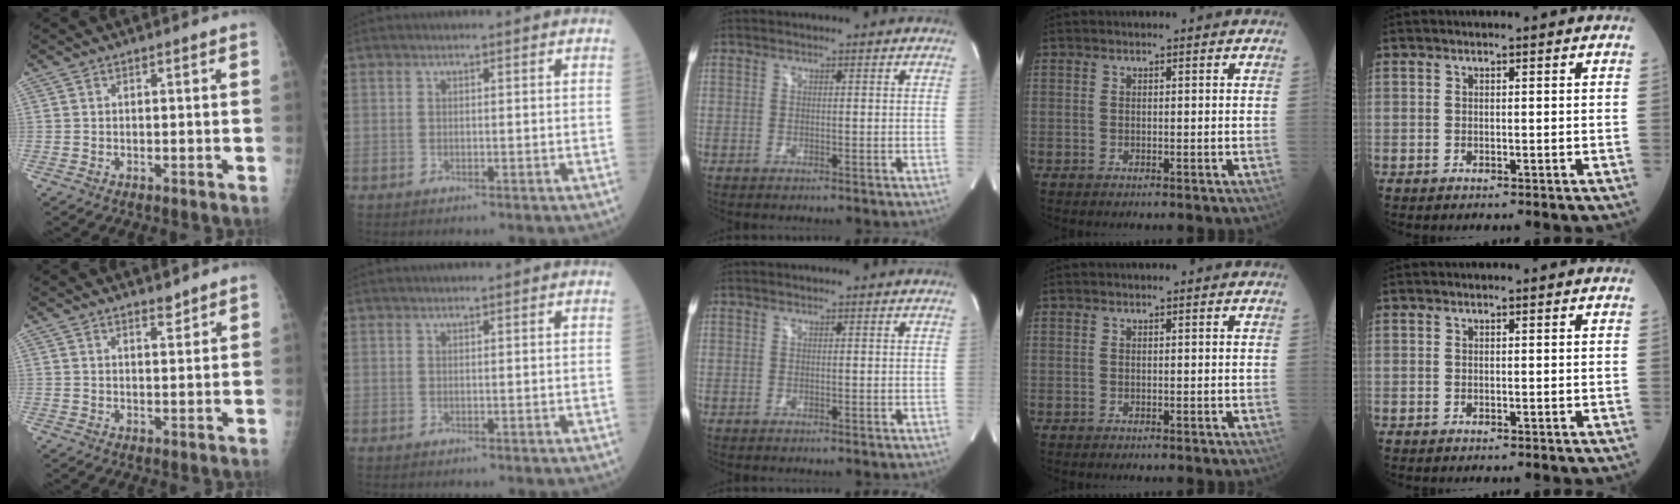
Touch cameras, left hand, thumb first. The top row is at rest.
{"thumb": {"total": 2.1, "force": [1.9, 0.6, 0.7], "torque": [-0.001, -0.016, 0.029]}, "index": {"total": 1.0, "force": [0.8, -0.2, 0.5], "torque": [-0.009, 0.012, 0.020]}}